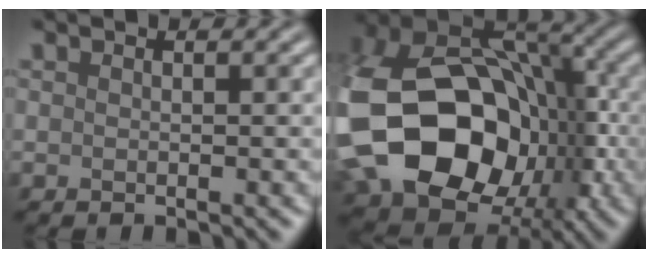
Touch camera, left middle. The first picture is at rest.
{"total": 18.5, "force": [-3.6, 14.1, 11.4], "torque": [-0.246, -0.034, -0.037]}